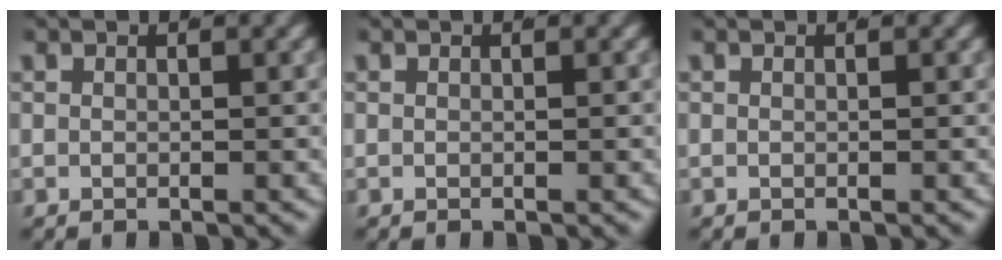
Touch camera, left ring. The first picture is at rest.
{"total": 0.0}
{"total": 0.0}